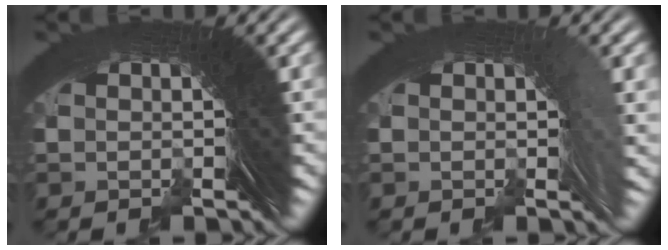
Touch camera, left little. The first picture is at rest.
{"total": 1.2, "force": [0.0, -0.2, 1.2], "torque": [-0.014, 0.007, -0.002]}